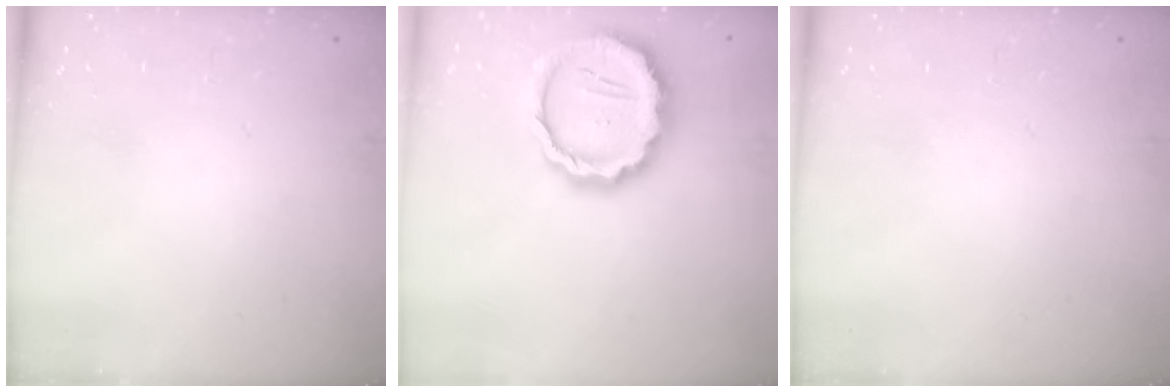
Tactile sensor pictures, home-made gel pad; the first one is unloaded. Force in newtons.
{"total": 15.3, "press": 15.0, "slide": 2.9}
{"total": 0.0}